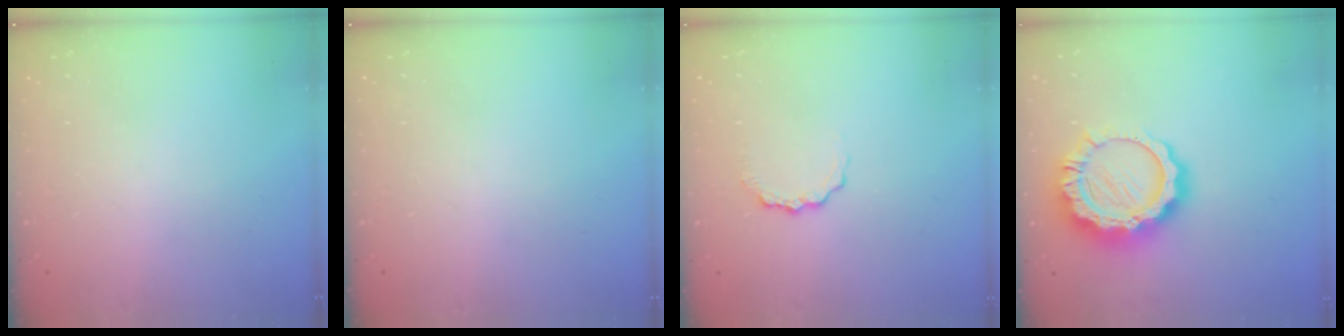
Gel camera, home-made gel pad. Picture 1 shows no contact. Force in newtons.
{"total": 0.0}
{"total": 5.2, "press": 5.2, "slide": 0.4}
{"total": 14.8, "press": 14.7, "slide": 1.2}